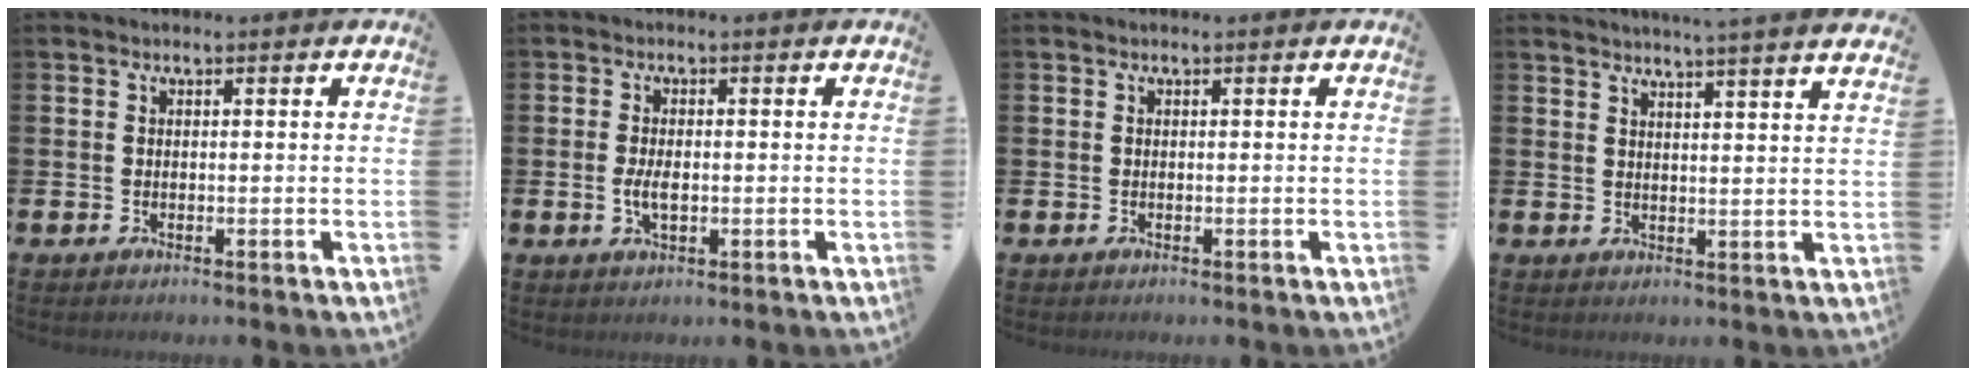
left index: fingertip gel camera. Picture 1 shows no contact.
{"total": 2.8, "force": [-0.2, 1.4, 2.5], "torque": [-0.035, -0.002, -0.008]}
{"total": 0.0}
{"total": 4.4, "force": [4.2, -1.3, 0.6], "torque": [-0.014, -0.029, 0.071]}